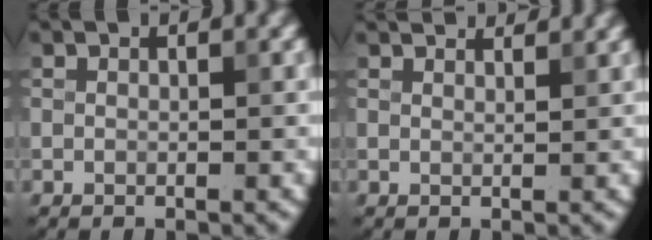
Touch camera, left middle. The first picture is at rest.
{"total": 2.6, "force": [2.5, 0.3, 0.6], "torque": [-0.019, 0.010, 0.033]}